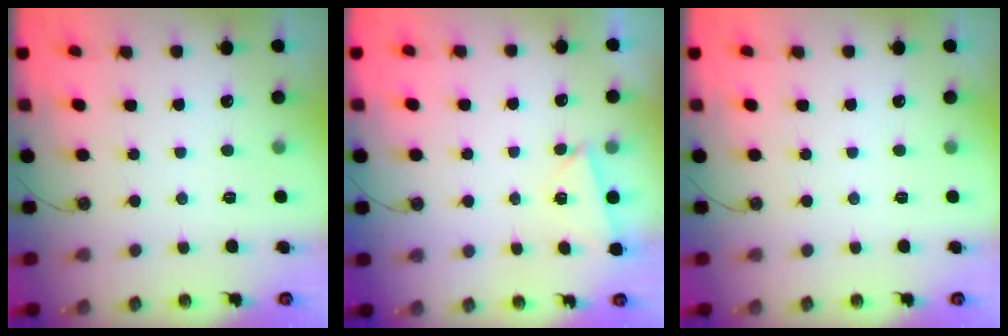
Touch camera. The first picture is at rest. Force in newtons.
{"total": 2.5, "press": 2.1, "slide": 1.5}
{"total": 0.0}